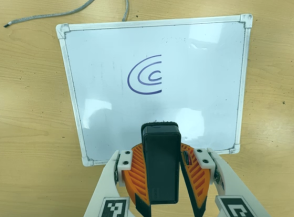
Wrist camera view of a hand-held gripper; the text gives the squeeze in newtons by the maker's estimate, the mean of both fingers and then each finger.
{"total": 9.1, "left": 8.4, "right": 9.9}